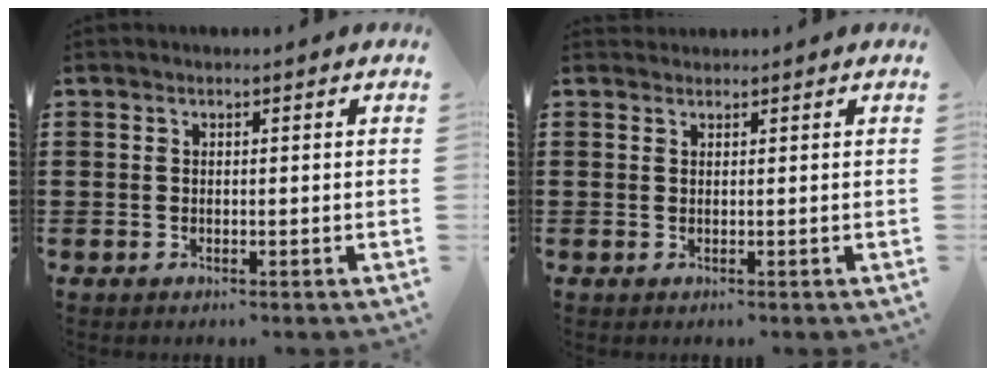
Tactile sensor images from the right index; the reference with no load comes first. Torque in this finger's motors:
{"motor_torque": [-0.70, 0.88, -0.35, -0.10]}